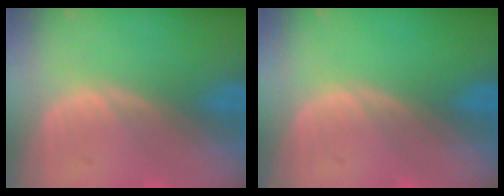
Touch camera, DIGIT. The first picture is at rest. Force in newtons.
{"total": 0.0}